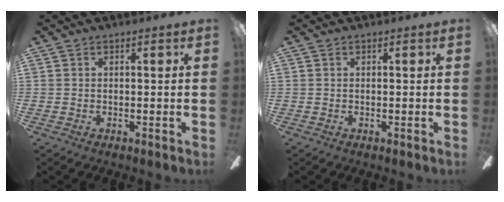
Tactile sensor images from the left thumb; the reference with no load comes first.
{"total": 0.0}